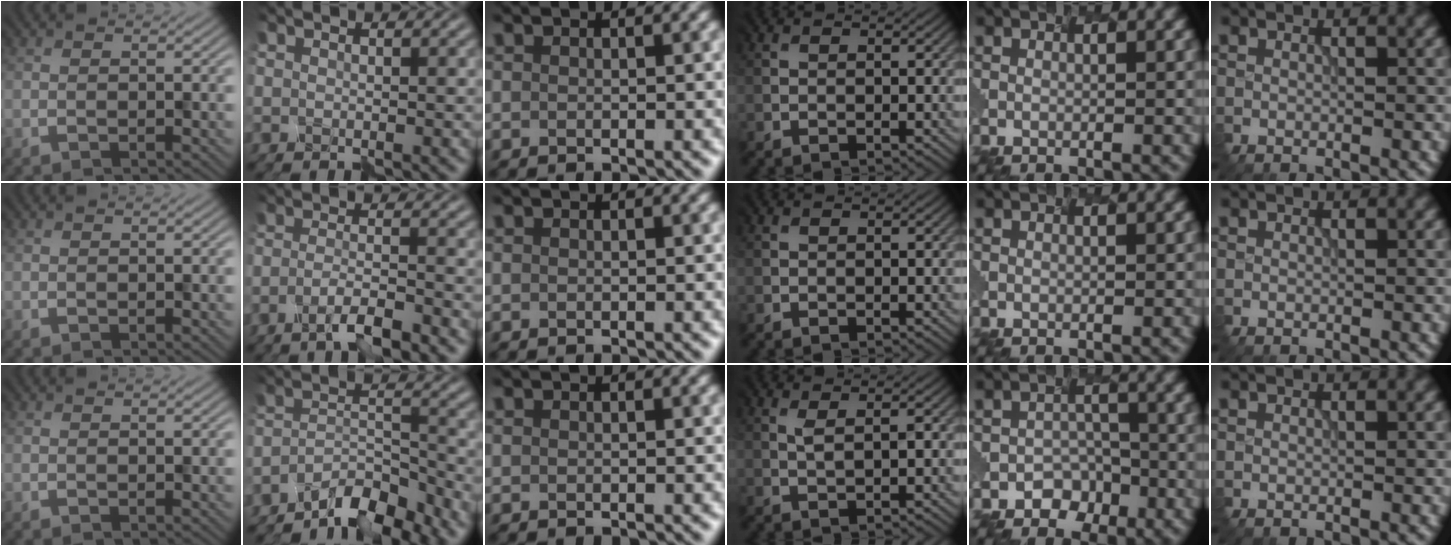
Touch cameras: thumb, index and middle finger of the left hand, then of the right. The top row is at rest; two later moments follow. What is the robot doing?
{"motion": "disassemble", "object": "puzzle pieces"}